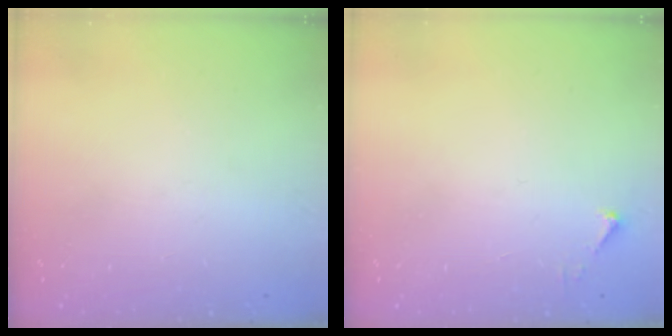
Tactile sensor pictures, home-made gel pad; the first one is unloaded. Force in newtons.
{"total": 2.5, "press": 2.5, "slide": 0.3}